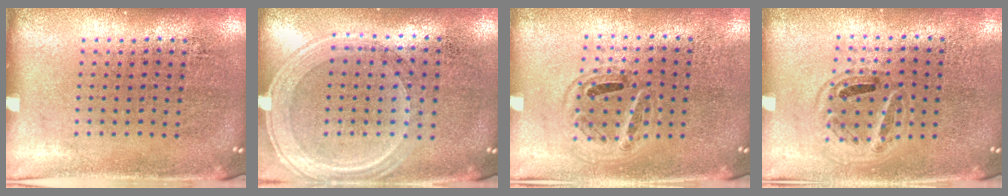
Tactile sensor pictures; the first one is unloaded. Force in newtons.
{"total": 1.2, "press": 1.1, "slide": 0.4}
{"total": 0.9, "press": 0.9, "slide": 0.3}
{"total": 1.0, "press": 0.9, "slide": 0.4}